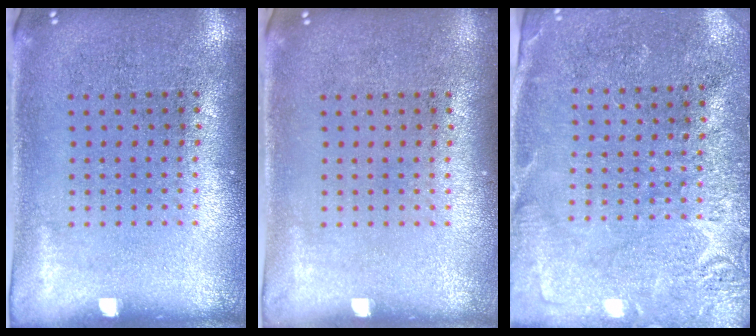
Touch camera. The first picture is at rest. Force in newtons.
{"total": 0.0}
{"total": 2.7, "press": 2.7, "slide": 0.4}